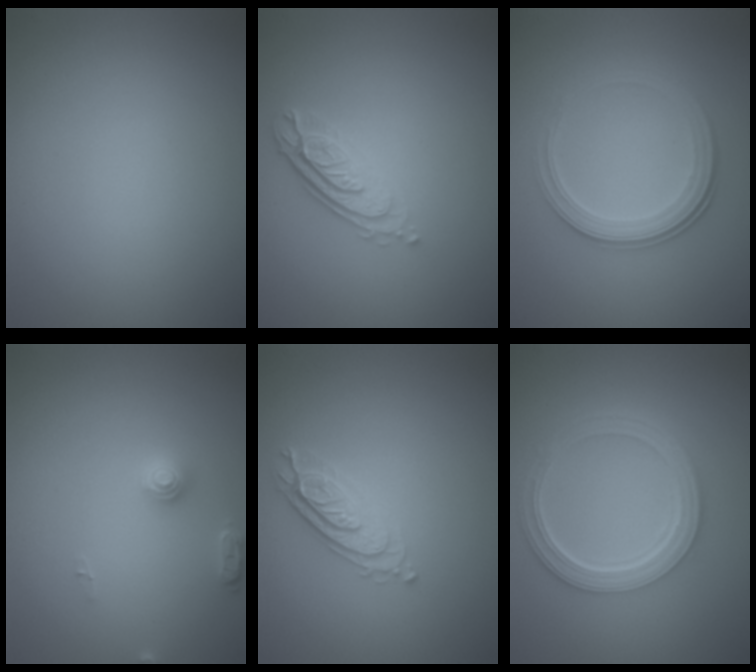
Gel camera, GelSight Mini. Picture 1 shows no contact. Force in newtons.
{"total": 3.7, "press": 2.7, "slide": 2.6}
{"total": 4.3, "press": 2.9, "slide": 3.2}
{"total": 2.0, "press": 2.0, "slide": 0.3}
{"total": 2.4, "press": 2.3, "slide": 0.7}
{"total": 5.4, "press": 4.0, "slide": 3.6}